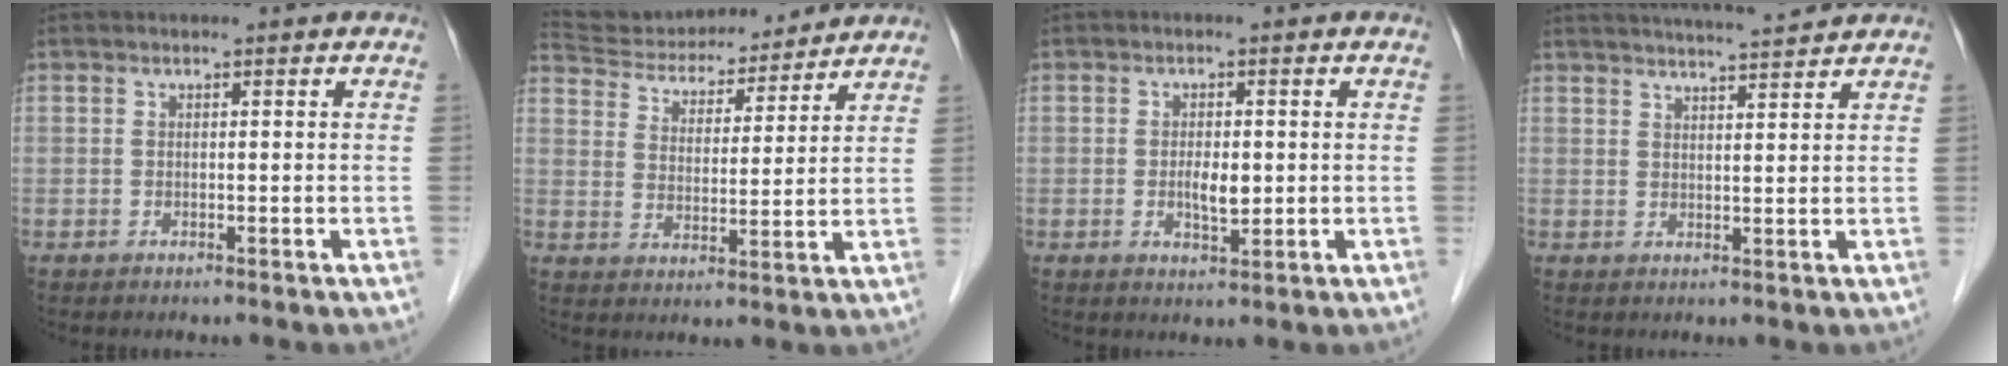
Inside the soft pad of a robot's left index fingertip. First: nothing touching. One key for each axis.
{"total": 16.2, "fx": 15.3, "fy": 3.6, "fz": 4.1, "tx": -0.070, "ty": 0.020, "tz": 0.239}
{"total": 3.2, "fx": -0.2, "fy": 1.3, "fz": 2.9, "tx": -0.054, "ty": -0.004, "tz": -0.002}
{"total": 8.2, "fx": 7.7, "fy": -0.2, "fz": 2.8, "tx": -0.049, "ty": 0.014, "tz": 0.108}